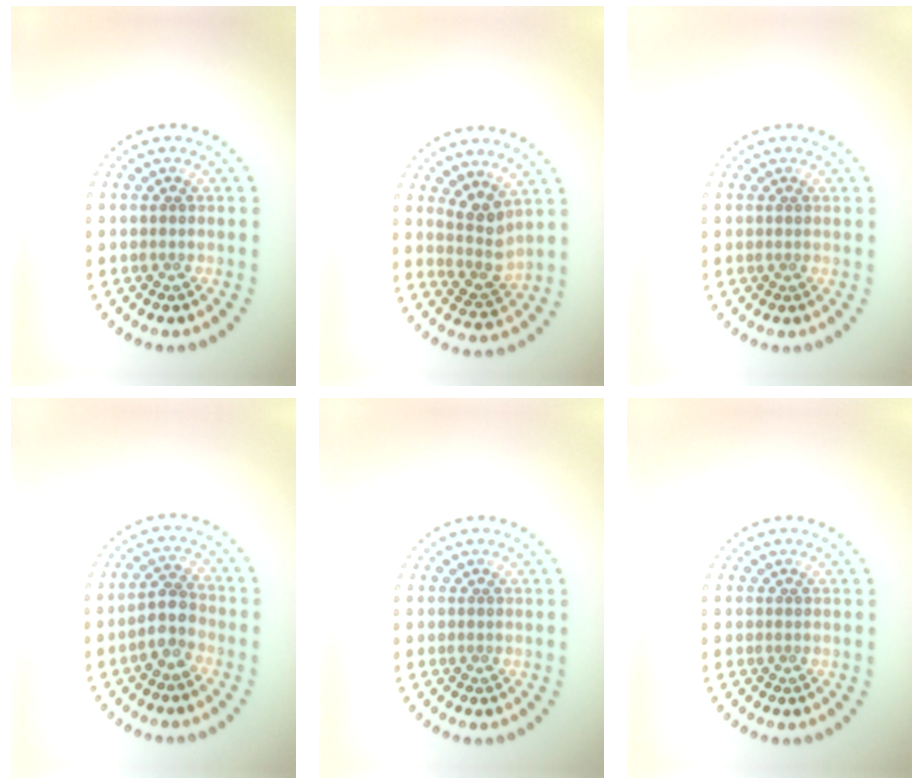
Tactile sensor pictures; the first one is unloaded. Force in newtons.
{"total": 2.7, "press": 2.2, "slide": 1.7}
{"total": 0.0}
{"total": 2.4, "press": 2.1, "slide": 1.2}
{"total": 0.0}
{"total": 0.0}